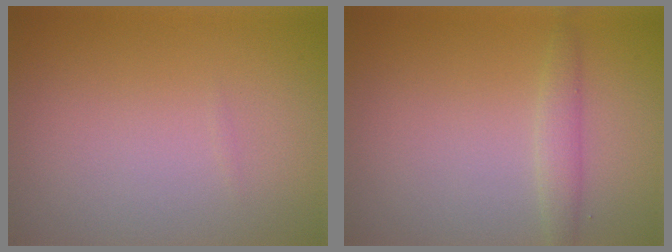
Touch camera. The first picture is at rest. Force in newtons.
{"total": 1.7, "press": 1.7, "slide": 0.1}